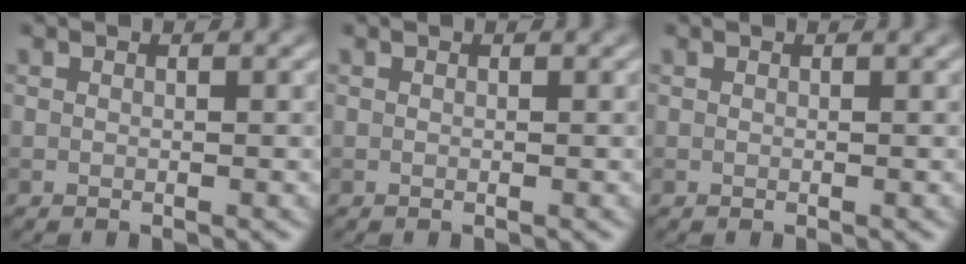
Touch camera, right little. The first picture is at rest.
{"total": 0.0}
{"total": 0.0}